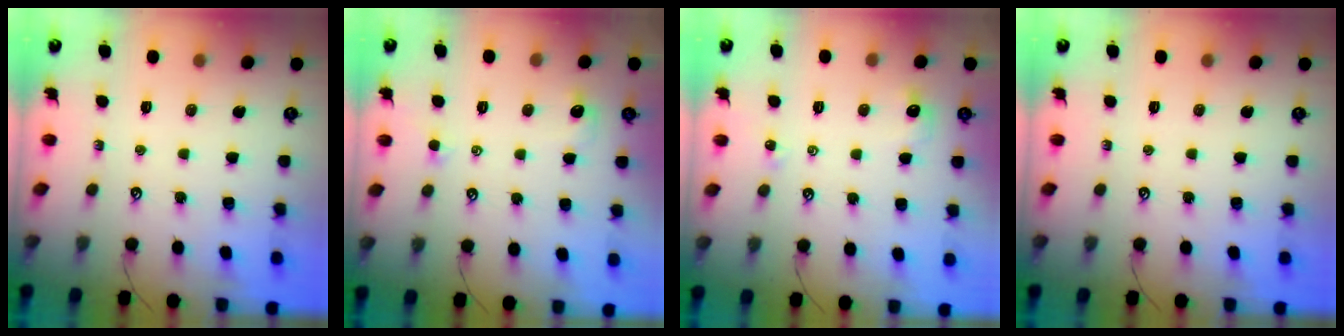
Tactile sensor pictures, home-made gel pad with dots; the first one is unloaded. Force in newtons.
{"total": 1.4, "press": 1.3, "slide": 0.6}
{"total": 2.3, "press": 2.3, "slide": 0.6}
{"total": 0.0}